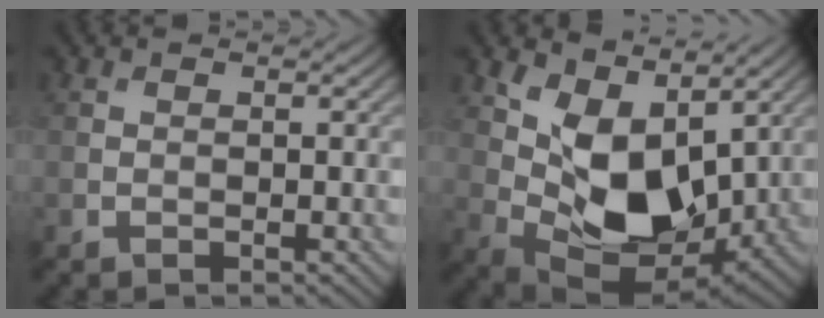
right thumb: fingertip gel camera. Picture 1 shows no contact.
{"total": 11.3, "force": [3.2, 6.7, 8.5], "torque": [-0.165, -0.011, 0.062]}